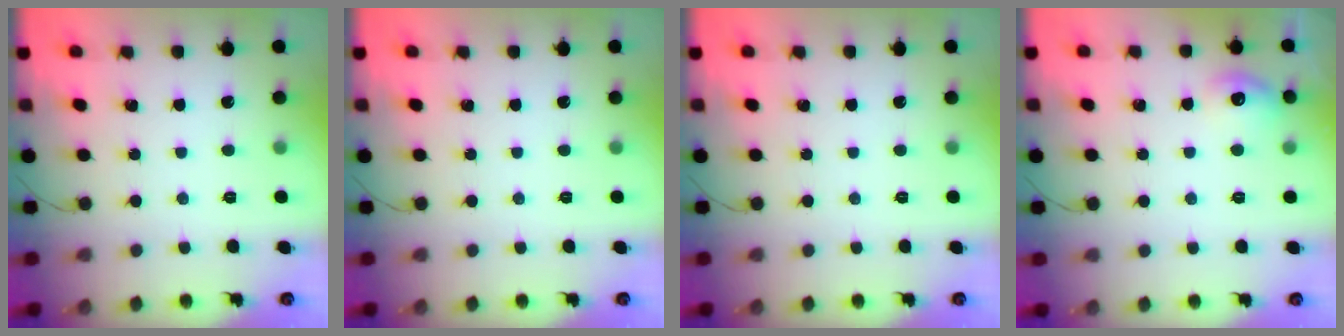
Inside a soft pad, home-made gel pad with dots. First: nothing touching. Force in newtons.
{"total": 0.0}
{"total": 0.0}
{"total": 8.5, "press": 8.4, "slide": 1.5}